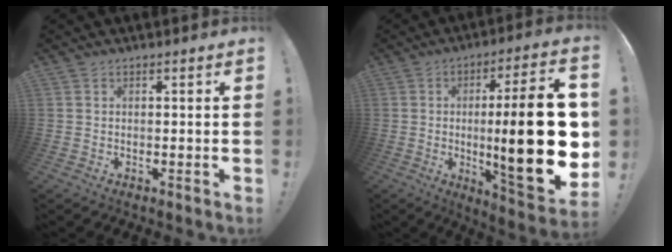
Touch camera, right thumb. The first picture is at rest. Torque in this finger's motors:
{"motor_torque": [0.52, 1.23, 2.47, -0.30, 0.49]}